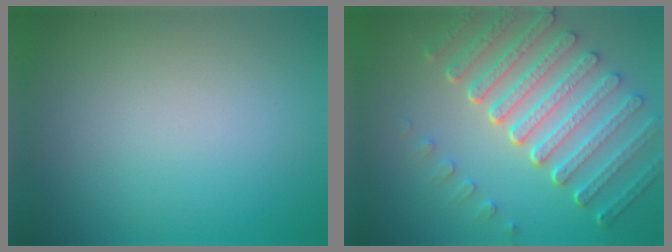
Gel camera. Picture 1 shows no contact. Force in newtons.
{"total": 7.0, "press": 5.3, "slide": 4.6}